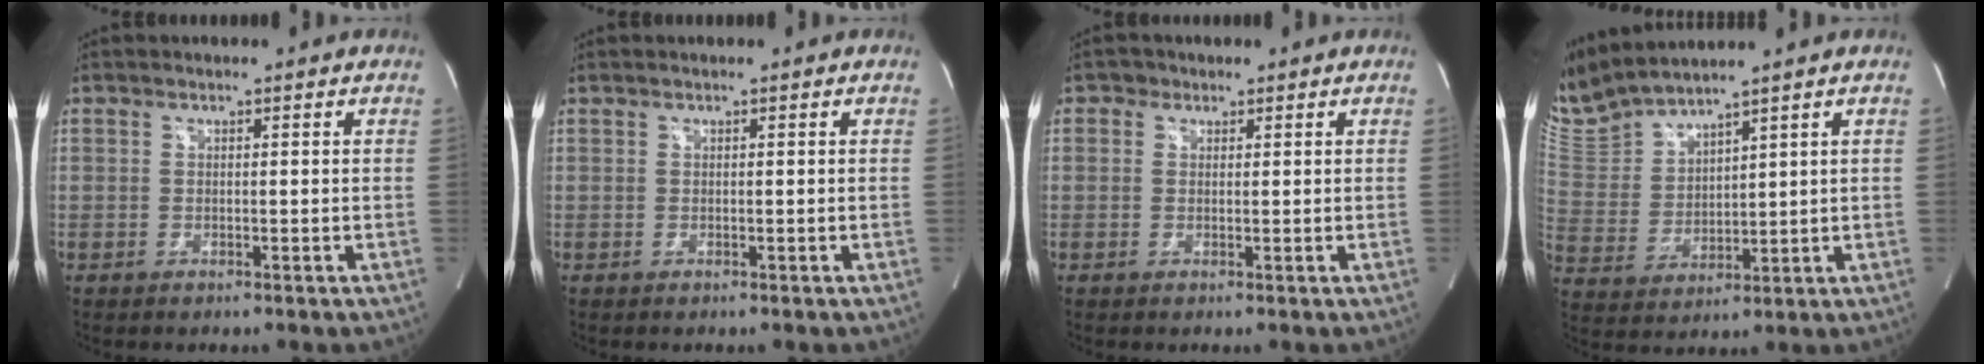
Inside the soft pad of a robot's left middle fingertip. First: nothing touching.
{"total": 0.0}
{"total": 1.5, "force": [0.8, 1.3, 0.3], "torque": [-0.002, 0.003, 0.008]}
{"total": 10.1, "force": [9.8, 0.1, 2.6], "torque": [-0.079, 0.007, 0.216]}